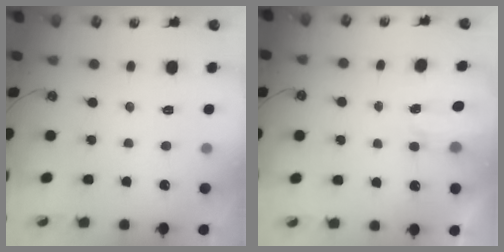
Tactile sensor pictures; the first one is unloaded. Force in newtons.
{"total": 2.6, "press": 2.6, "slide": 0.4}